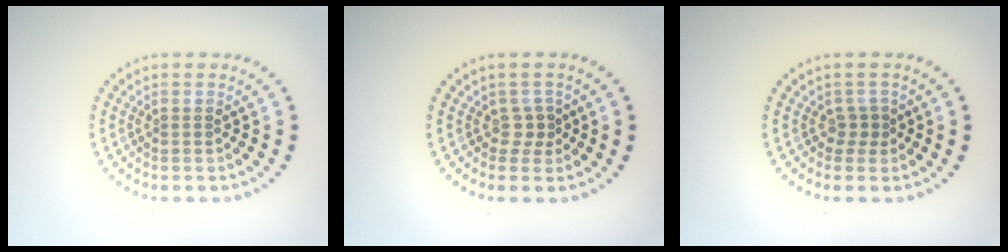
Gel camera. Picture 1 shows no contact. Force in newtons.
{"total": 1.4, "press": 0.9, "slide": 1.1}
{"total": 1.2, "press": 0.8, "slide": 0.8}